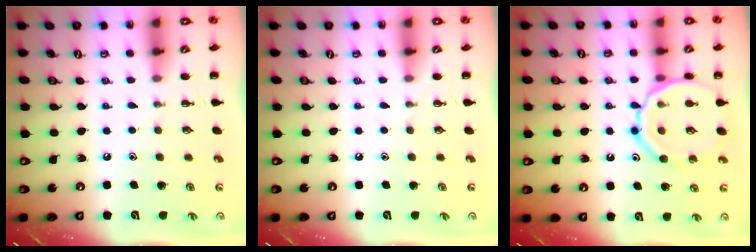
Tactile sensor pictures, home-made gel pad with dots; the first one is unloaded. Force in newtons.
{"total": 0.0}
{"total": 15.6, "press": 15.5, "slide": 2.0}